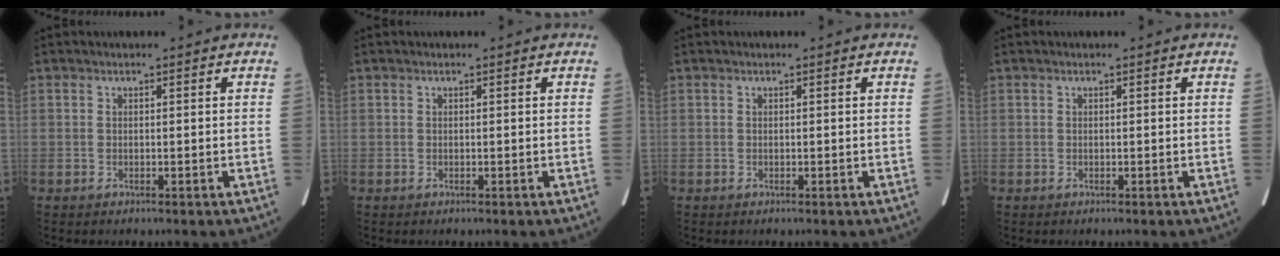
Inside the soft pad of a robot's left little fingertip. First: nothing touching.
{"total": 0.0}
{"total": 0.0}
{"total": 0.0}